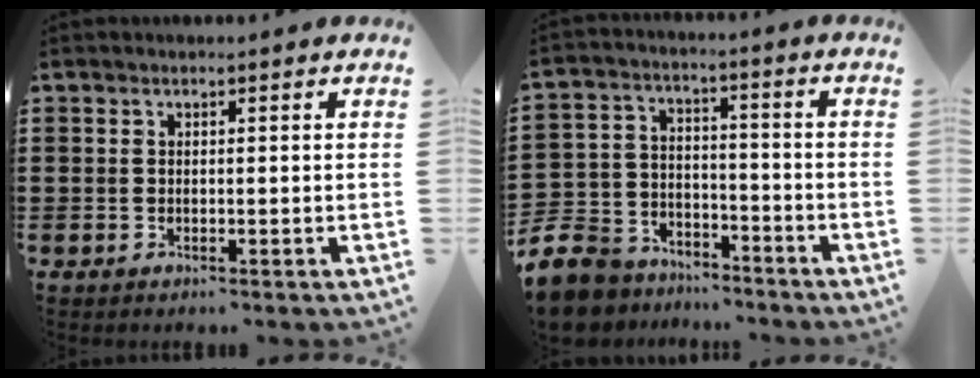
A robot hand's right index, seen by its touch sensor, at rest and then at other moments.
{"total": 8.7, "force": [-8.0, 3.1, 1.2], "torque": [-0.056, 0.016, -0.163]}